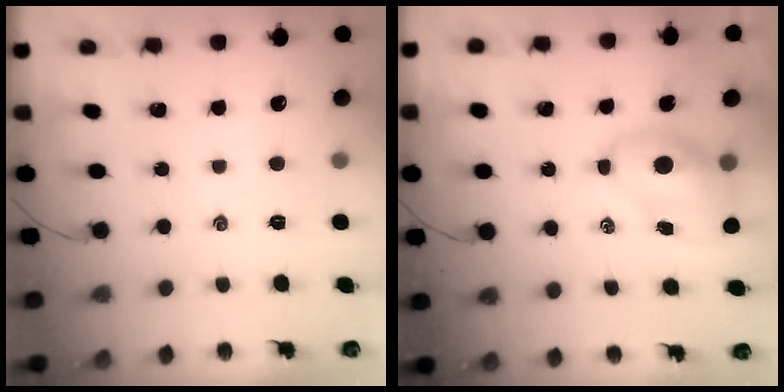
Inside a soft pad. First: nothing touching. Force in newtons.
{"total": 7.2, "press": 7.0, "slide": 1.5}